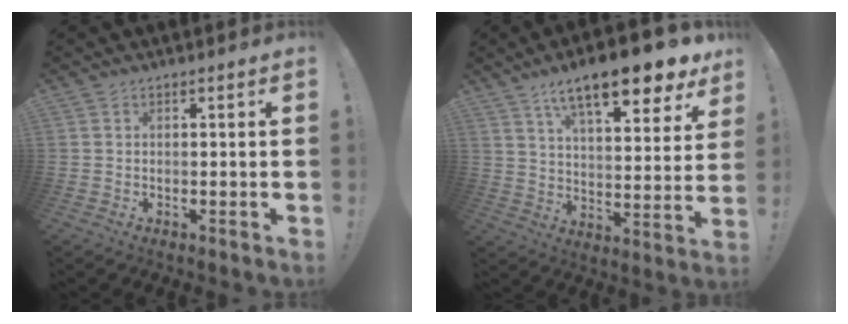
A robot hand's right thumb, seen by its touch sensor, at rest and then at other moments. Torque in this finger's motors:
{"motor_torque": [0.11, 1.14, 1.61, 1.01, 0.36]}